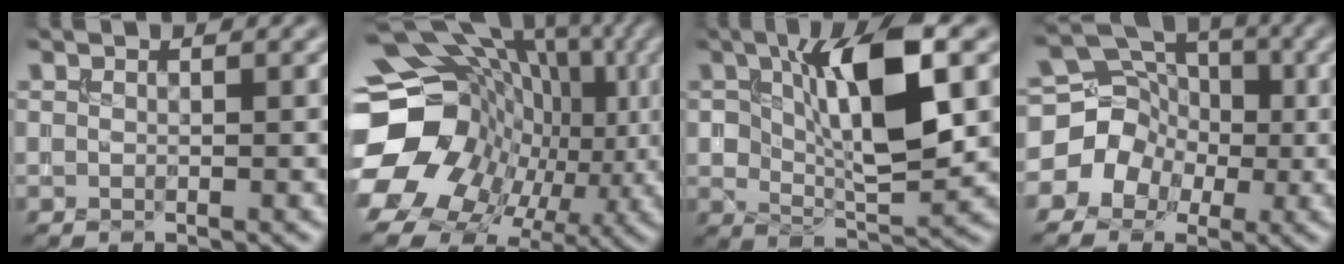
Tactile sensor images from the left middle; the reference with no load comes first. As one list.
[{"total": 18.9, "force": [-1.6, 15.4, 10.9], "torque": [-0.181, -0.006, -0.033]}, {"total": 9.2, "force": [2.1, 3.6, 8.1], "torque": [-0.144, 0.003, 0.033]}, {"total": 7.9, "force": [-1.4, 7.2, 2.9], "torque": [-0.036, 0.029, -0.057]}]